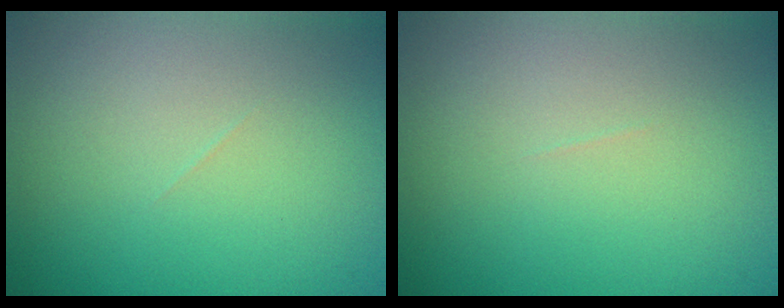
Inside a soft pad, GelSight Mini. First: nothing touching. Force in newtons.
{"total": 0.0}